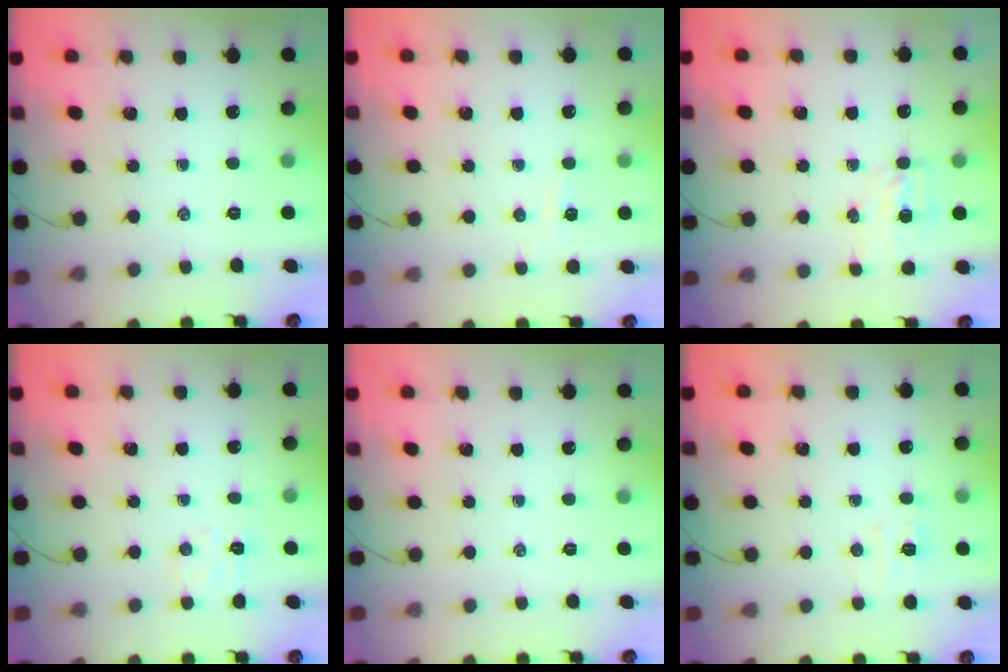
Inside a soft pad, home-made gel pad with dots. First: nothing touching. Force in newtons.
{"total": 2.4, "press": 2.3, "slide": 0.6}
{"total": 4.0, "press": 3.8, "slide": 1.2}
{"total": 5.5, "press": 5.4, "slide": 1.3}
{"total": 0.0}
{"total": 5.1, "press": 4.9, "slide": 1.2}